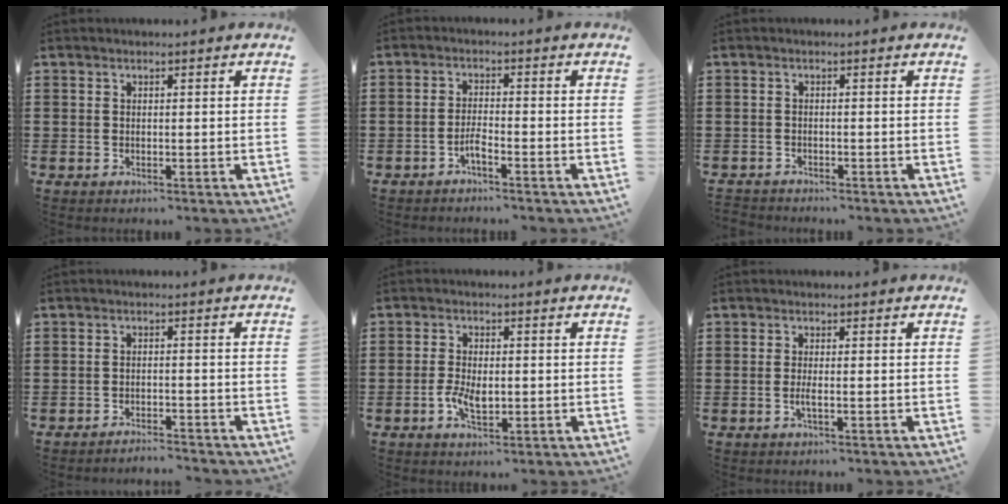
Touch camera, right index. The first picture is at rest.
{"total": 2.2, "force": [-1.6, 0.3, 1.5], "torque": [-0.034, 0.000, -0.032]}
{"total": 1.0, "force": [-1.0, 0.2, -0.2], "torque": [0.000, 0.005, -0.023]}
{"total": 2.2, "force": [-2.2, 0.0, 0.2], "torque": [-0.008, 0.002, -0.046]}
{"total": 3.9, "force": [-0.9, 2.0, 3.2], "torque": [-0.065, 0.003, -0.016]}
{"total": 1.6, "force": [-0.5, 0.1, 1.5], "torque": [-0.033, -0.004, -0.011]}